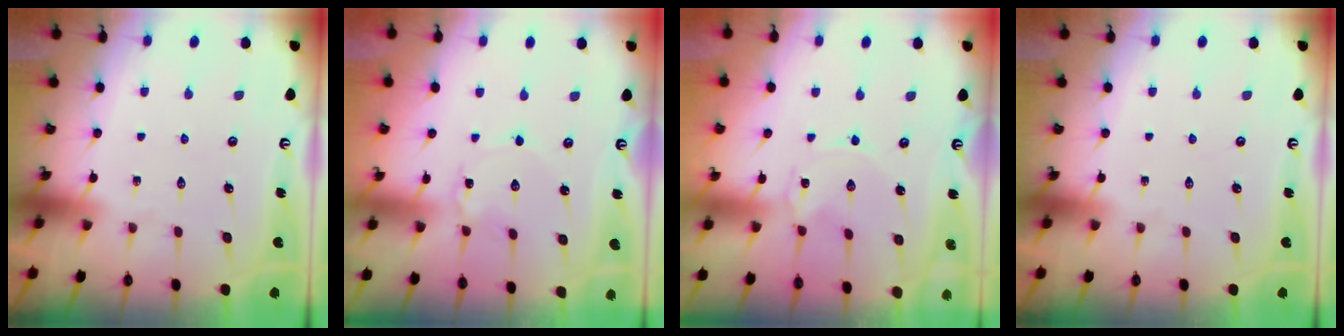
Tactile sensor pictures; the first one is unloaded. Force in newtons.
{"total": 1.4, "press": 1.4, "slide": 0.1}
{"total": 0.0}
{"total": 0.0}